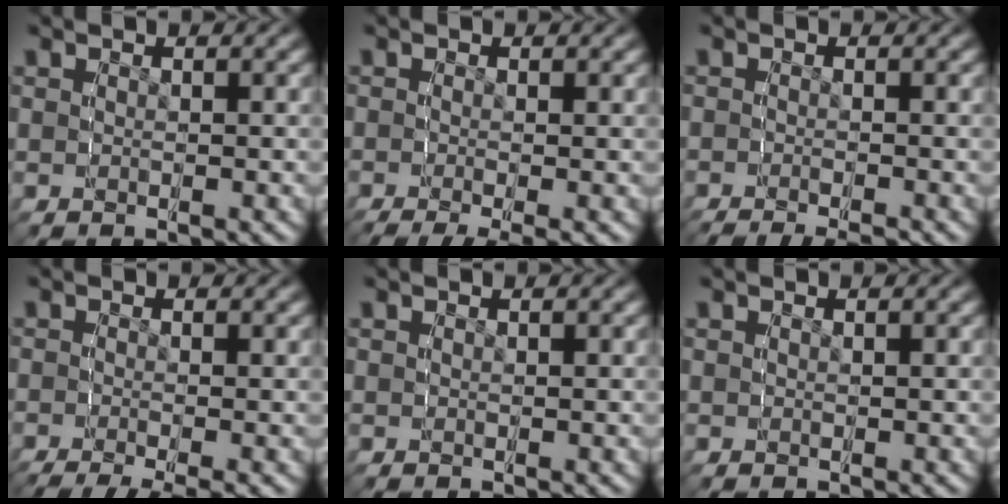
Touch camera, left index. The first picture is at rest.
{"total": 3.8, "force": [-3.2, 0.7, 2.1], "torque": [-0.031, -0.010, -0.044]}
{"total": 3.0, "force": [-2.9, 0.4, 0.6], "torque": [-0.010, -0.008, -0.048]}
{"total": 4.9, "force": [-4.2, 1.1, 2.2], "torque": [-0.033, -0.012, -0.061]}
{"total": 0.0}
{"total": 0.0}